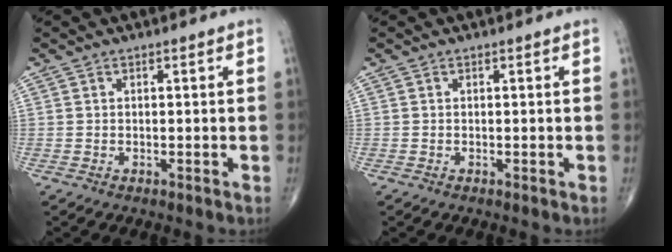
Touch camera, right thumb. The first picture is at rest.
{"total": 0.0}